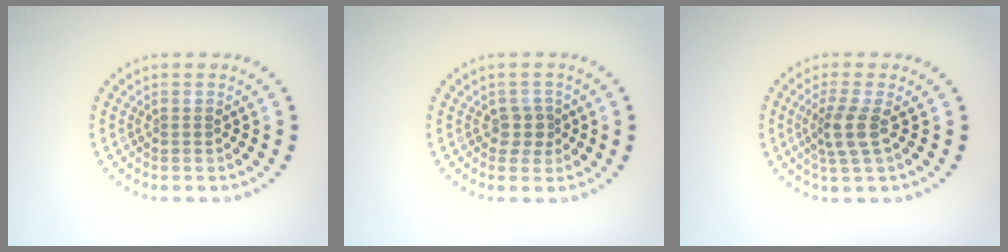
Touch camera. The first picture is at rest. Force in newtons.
{"total": 1.8, "press": 1.4, "slide": 1.1}
{"total": 2.7, "press": 2.1, "slide": 1.7}